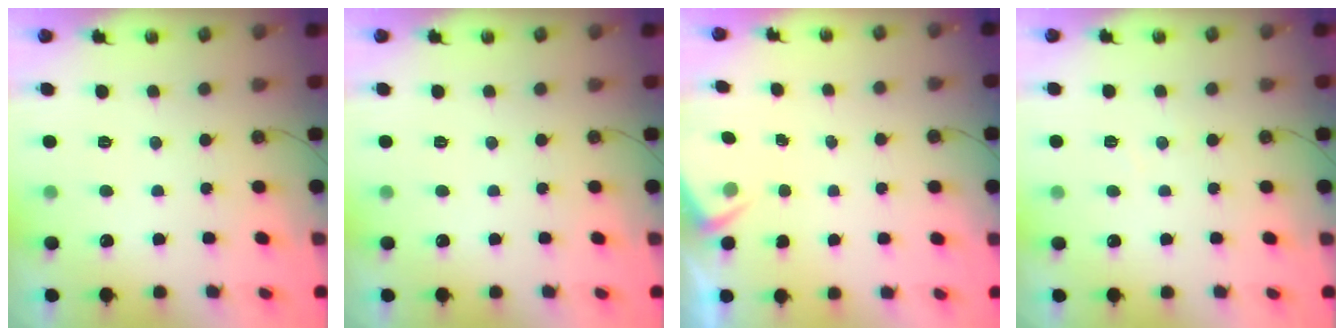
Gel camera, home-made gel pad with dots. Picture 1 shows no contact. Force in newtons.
{"total": 0.0}
{"total": 2.4, "press": 2.4, "slide": 0.4}
{"total": 3.5, "press": 3.5, "slide": 0.5}